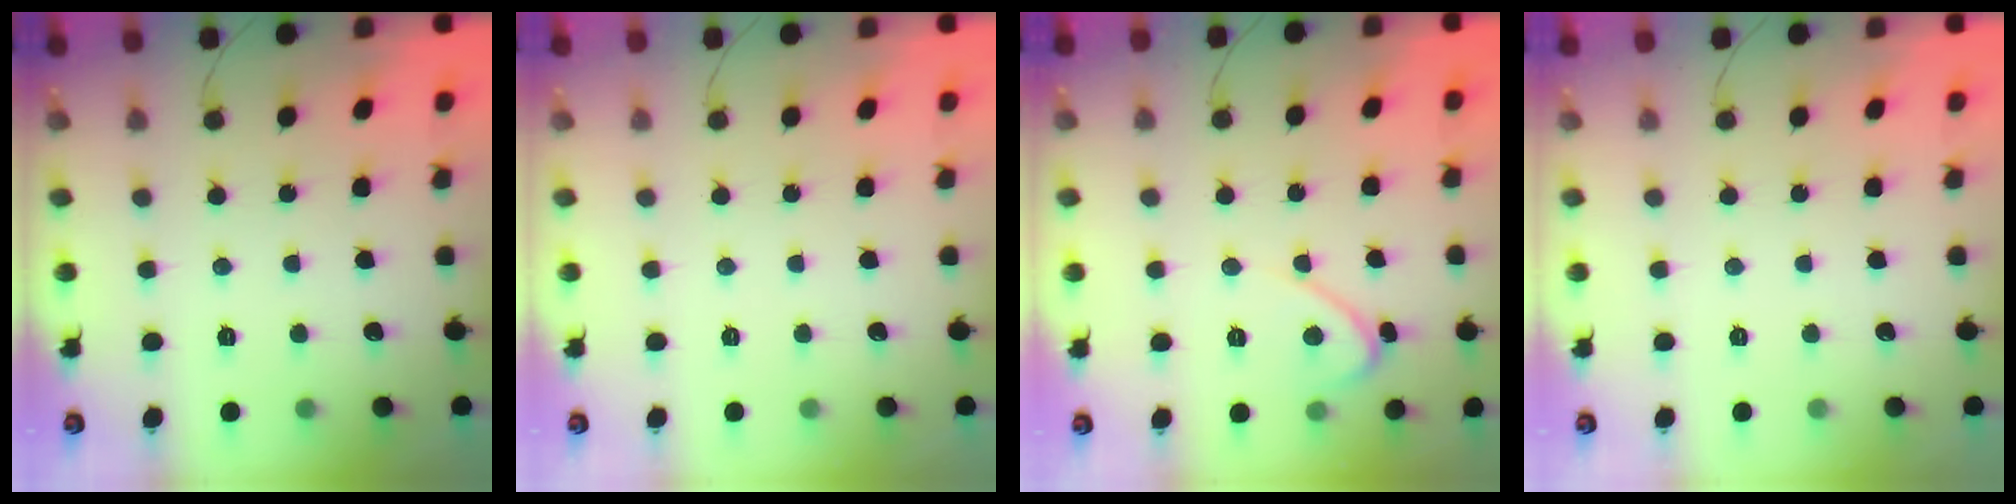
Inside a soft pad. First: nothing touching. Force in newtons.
{"total": 0.0}
{"total": 3.9, "press": 3.9, "slide": 0.2}
{"total": 0.0}